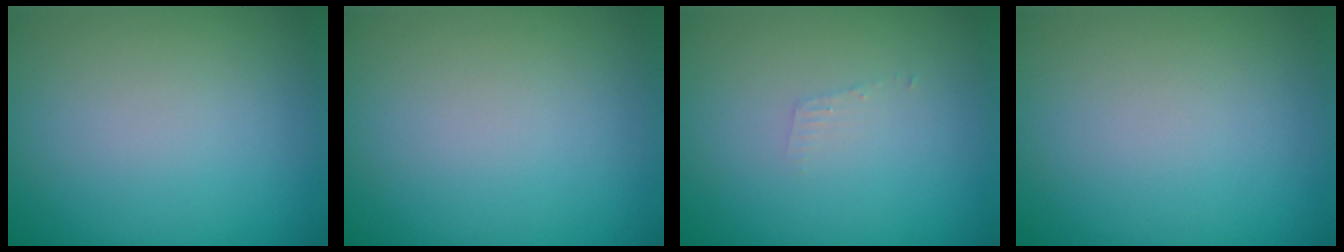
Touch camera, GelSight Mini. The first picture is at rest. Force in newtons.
{"total": 0.0}
{"total": 0.7, "press": 0.7, "slide": 0.1}
{"total": 0.0}